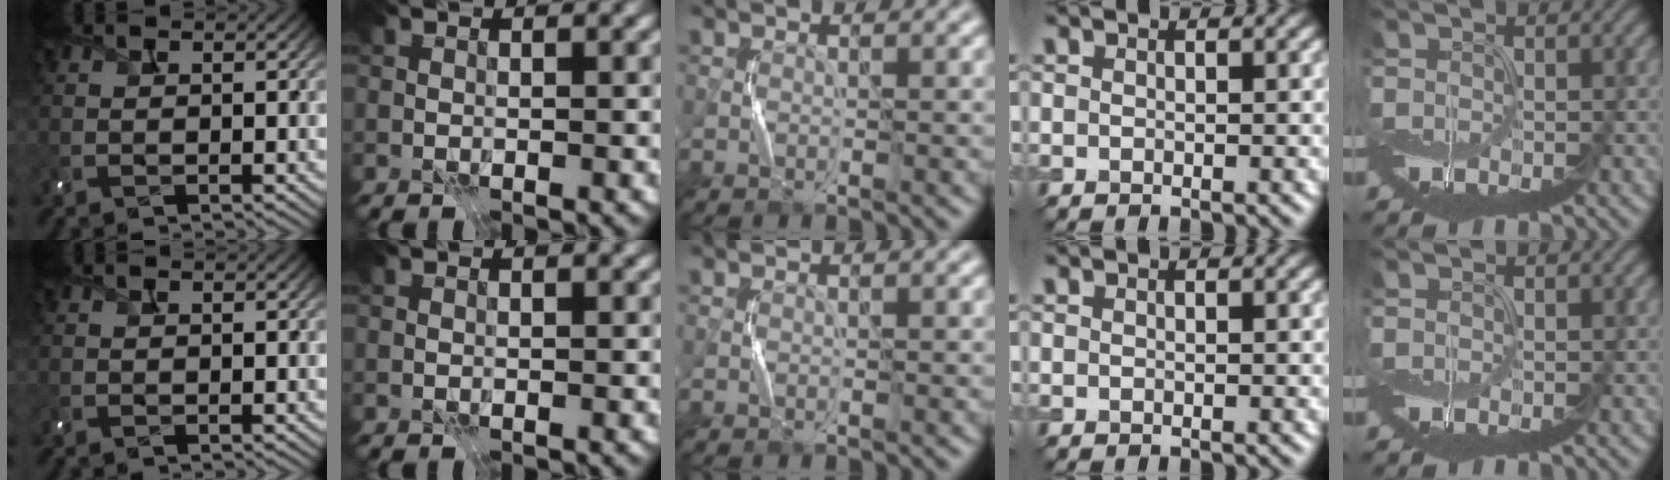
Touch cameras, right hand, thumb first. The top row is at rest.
{}